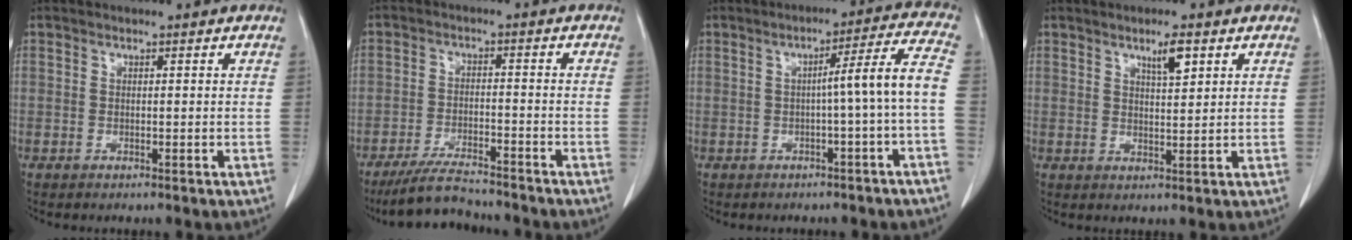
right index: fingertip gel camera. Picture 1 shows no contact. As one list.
[{"total": 7.5, "force": [-6.9, 1.2, 2.6], "torque": [-0.048, -0.016, -0.121]}, {"total": 7.4, "force": [-1.4, -1.4, 7.2], "torque": [-0.096, 0.017, -0.019]}, {"total": 3.7, "force": [2.1, 0.6, 2.9], "torque": [-0.050, -0.002, 0.036]}]